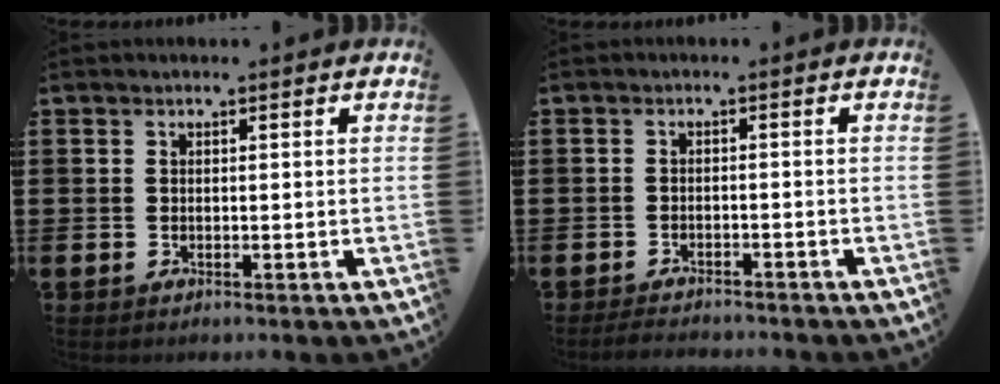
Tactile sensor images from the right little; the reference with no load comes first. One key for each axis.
{"total": 1.8, "fx": -1.8, "fy": 0.1, "fz": 0.3, "tx": -0.008, "ty": 0.004, "tz": -0.038}